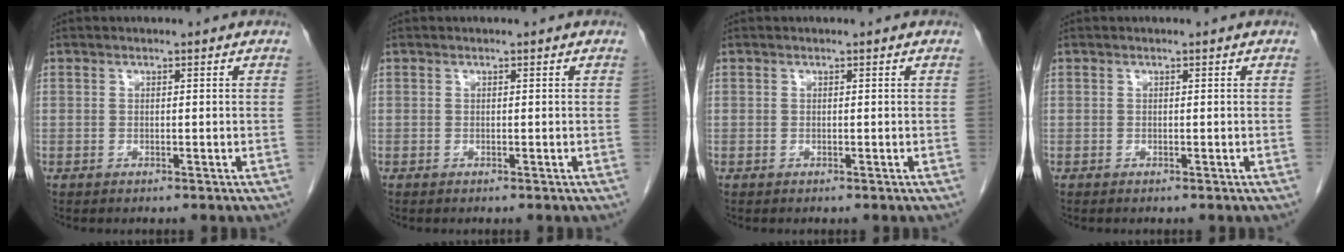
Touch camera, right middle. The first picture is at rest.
{"total": 0.0}
{"total": 0.0}
{"total": 0.0}